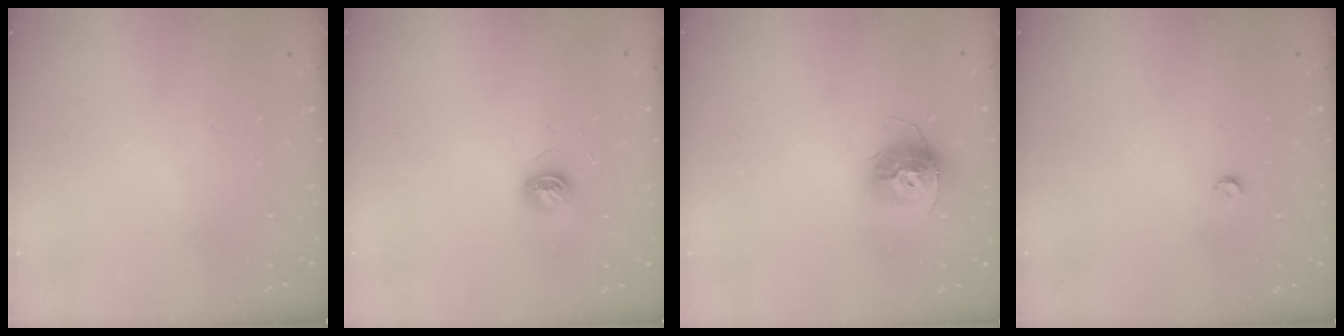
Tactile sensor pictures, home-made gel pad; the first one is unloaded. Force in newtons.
{"total": 5.6, "press": 5.6, "slide": 0.5}
{"total": 12.1, "press": 12.0, "slide": 1.0}
{"total": 2.9, "press": 2.8, "slide": 0.5}